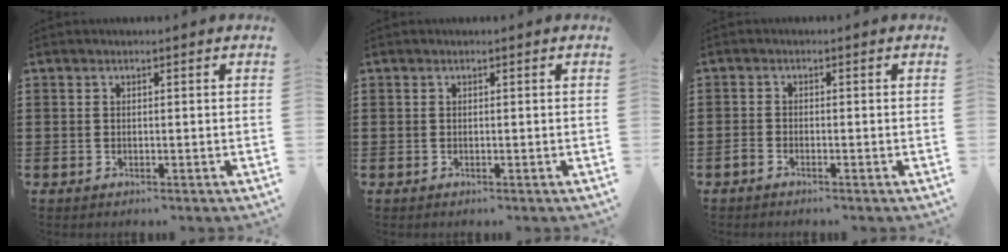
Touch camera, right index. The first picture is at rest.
{"total": 0.0}
{"total": 0.9, "force": [-0.9, 0.2, 0.3], "torque": [-0.010, -0.002, -0.016]}